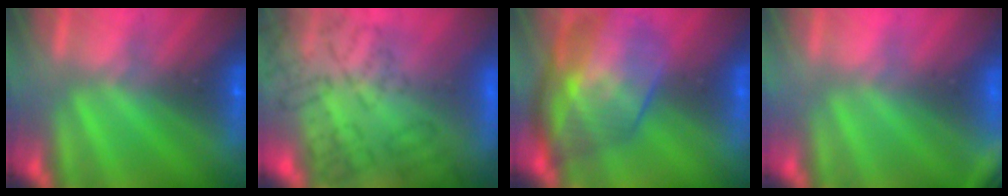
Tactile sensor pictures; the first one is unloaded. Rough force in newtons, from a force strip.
{"total": 11.8}
{"total": 7.5}
{"total": 2.8}